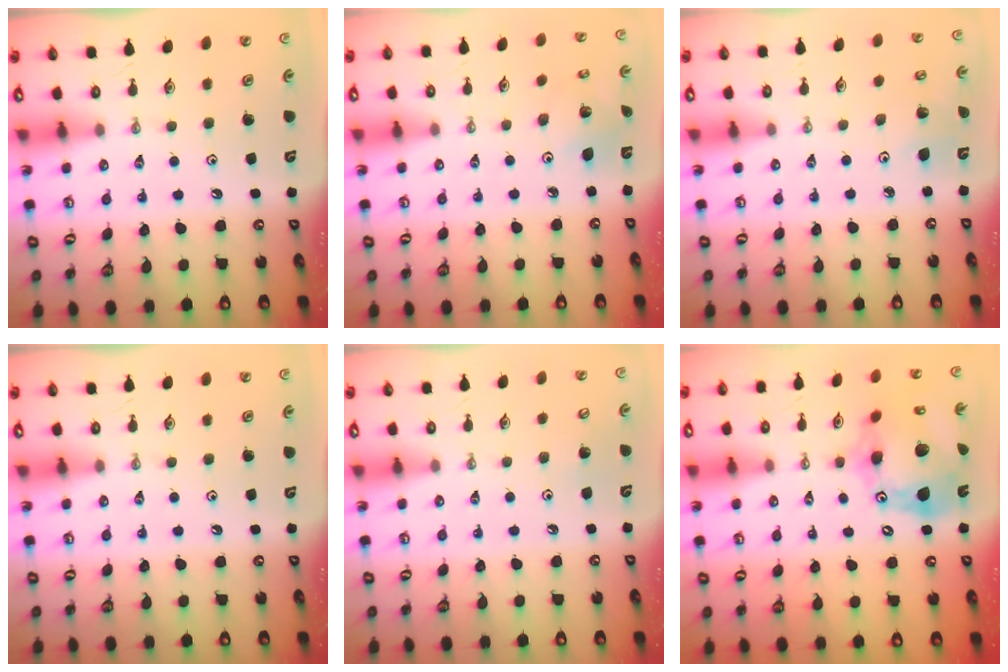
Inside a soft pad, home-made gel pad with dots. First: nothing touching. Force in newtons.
{"total": 3.8, "press": 3.8, "slide": 0.4}
{"total": 3.9, "press": 3.6, "slide": 1.4}
{"total": 0.0}
{"total": 3.8, "press": 3.7, "slide": 0.4}
{"total": 18.4, "press": 18.3, "slide": 1.9}